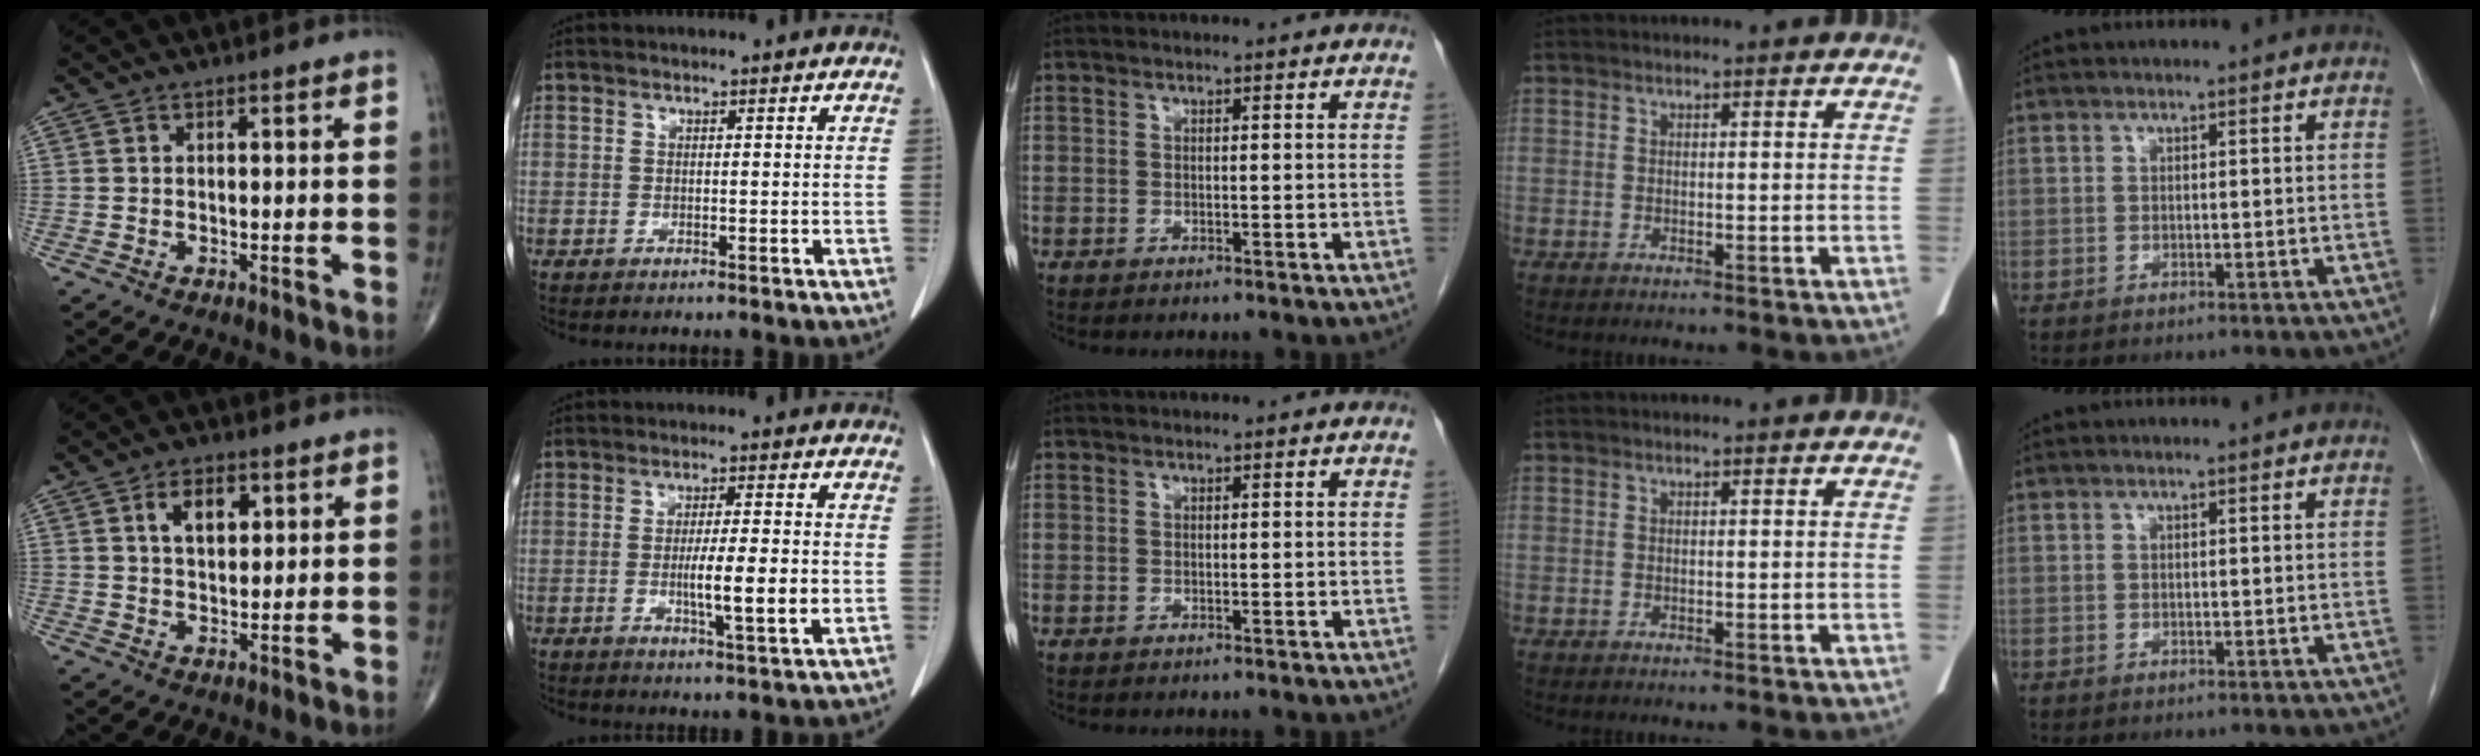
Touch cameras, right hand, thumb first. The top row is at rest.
{"thumb": {"total": 6.2, "force": [2.4, 3.7, 4.3], "torque": [-0.055, -0.009, 0.041]}, "index": {"total": 7.1, "force": [-1.1, 0.2, 7.0], "torque": [-0.116, -0.012, -0.019]}}